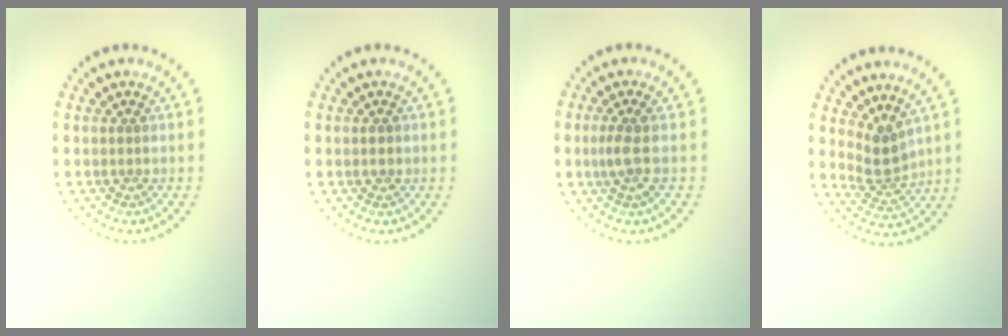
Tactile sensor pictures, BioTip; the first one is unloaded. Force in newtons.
{"total": 1.1, "press": 1.1, "slide": 0.1}
{"total": 1.9, "press": 1.4, "slide": 1.2}
{"total": 2.6, "press": 1.8, "slide": 1.8}